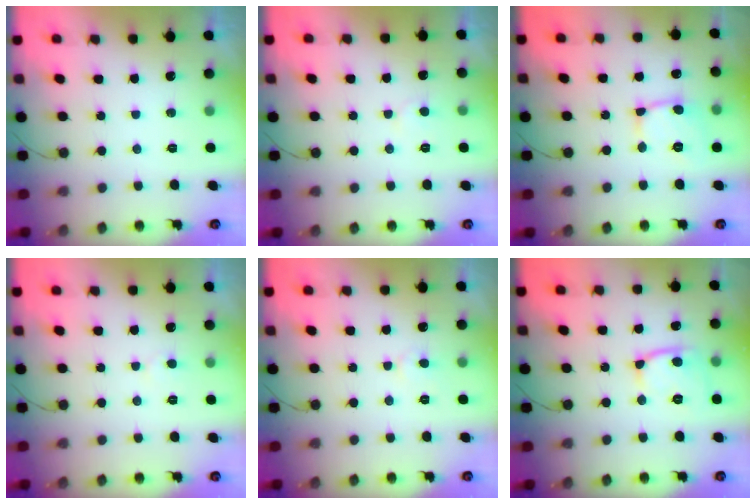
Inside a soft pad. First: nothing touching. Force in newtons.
{"total": 2.8, "press": 2.8, "slide": 0.1}
{"total": 10.2, "press": 10.1, "slide": 0.8}
{"total": 3.0, "press": 3.0, "slide": 0.4}
{"total": 4.0, "press": 3.9, "slide": 0.2}
{"total": 11.6, "press": 11.5, "slide": 1.3}